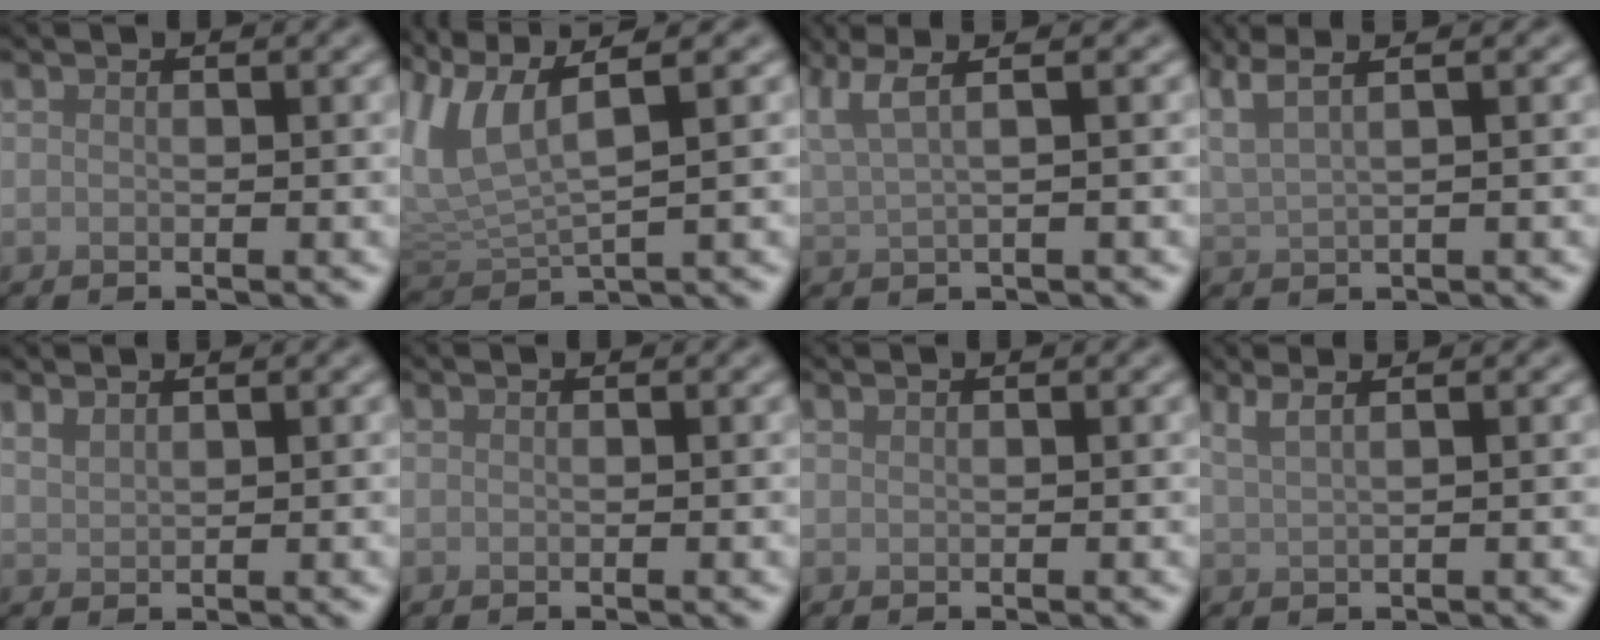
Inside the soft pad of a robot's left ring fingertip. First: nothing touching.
{"total": 6.3, "force": [2.8, 2.0, 5.3], "torque": [-0.124, 0.005, 0.057]}
{"total": 4.9, "force": [2.9, 1.6, 3.5], "torque": [-0.060, 0.032, 0.031]}
{"total": 5.2, "force": [3.5, 1.8, 3.4], "torque": [-0.062, 0.035, 0.043]}
{"total": 1.3, "force": [1.2, 0.2, 0.4], "torque": [-0.009, 0.002, 0.026]}
{"total": 0.0}
{"total": 0.0}
{"total": 3.3, "force": [2.2, 1.4, 2.1], "torque": [-0.021, 0.014, 0.009]}